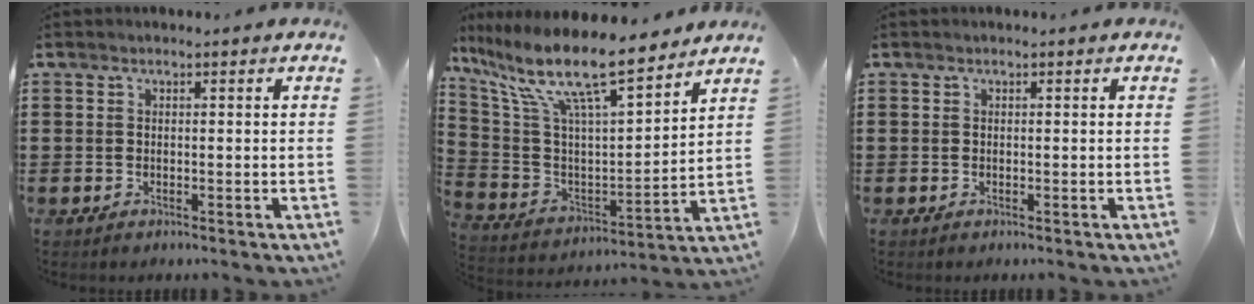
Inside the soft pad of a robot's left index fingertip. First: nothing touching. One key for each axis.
{"total": 13.2, "fx": 9.9, "fy": 2.3, "fz": 8.4, "tx": -0.205, "ty": -0.061, "tz": 0.167}
{"total": 0.0}